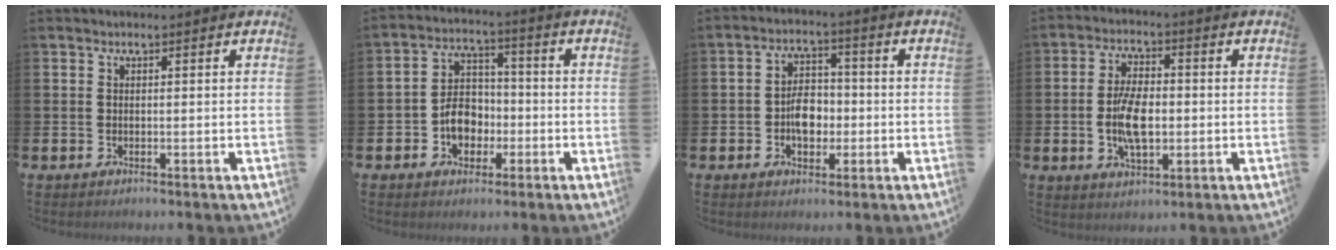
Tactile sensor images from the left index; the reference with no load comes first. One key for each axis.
{"total": 6.0, "fx": -1.7, "fy": 4.7, "fz": 3.3, "tx": -0.062, "ty": 0.014, "tz": -0.033}
{"total": 4.9, "fx": -0.9, "fy": 3.3, "fz": 3.4, "tx": -0.048, "ty": 0.004, "tz": -0.022}
{"total": 6.8, "fx": -0.7, "fy": 3.4, "fz": 5.9, "tx": -0.116, "ty": 0.003, "tz": -0.015}